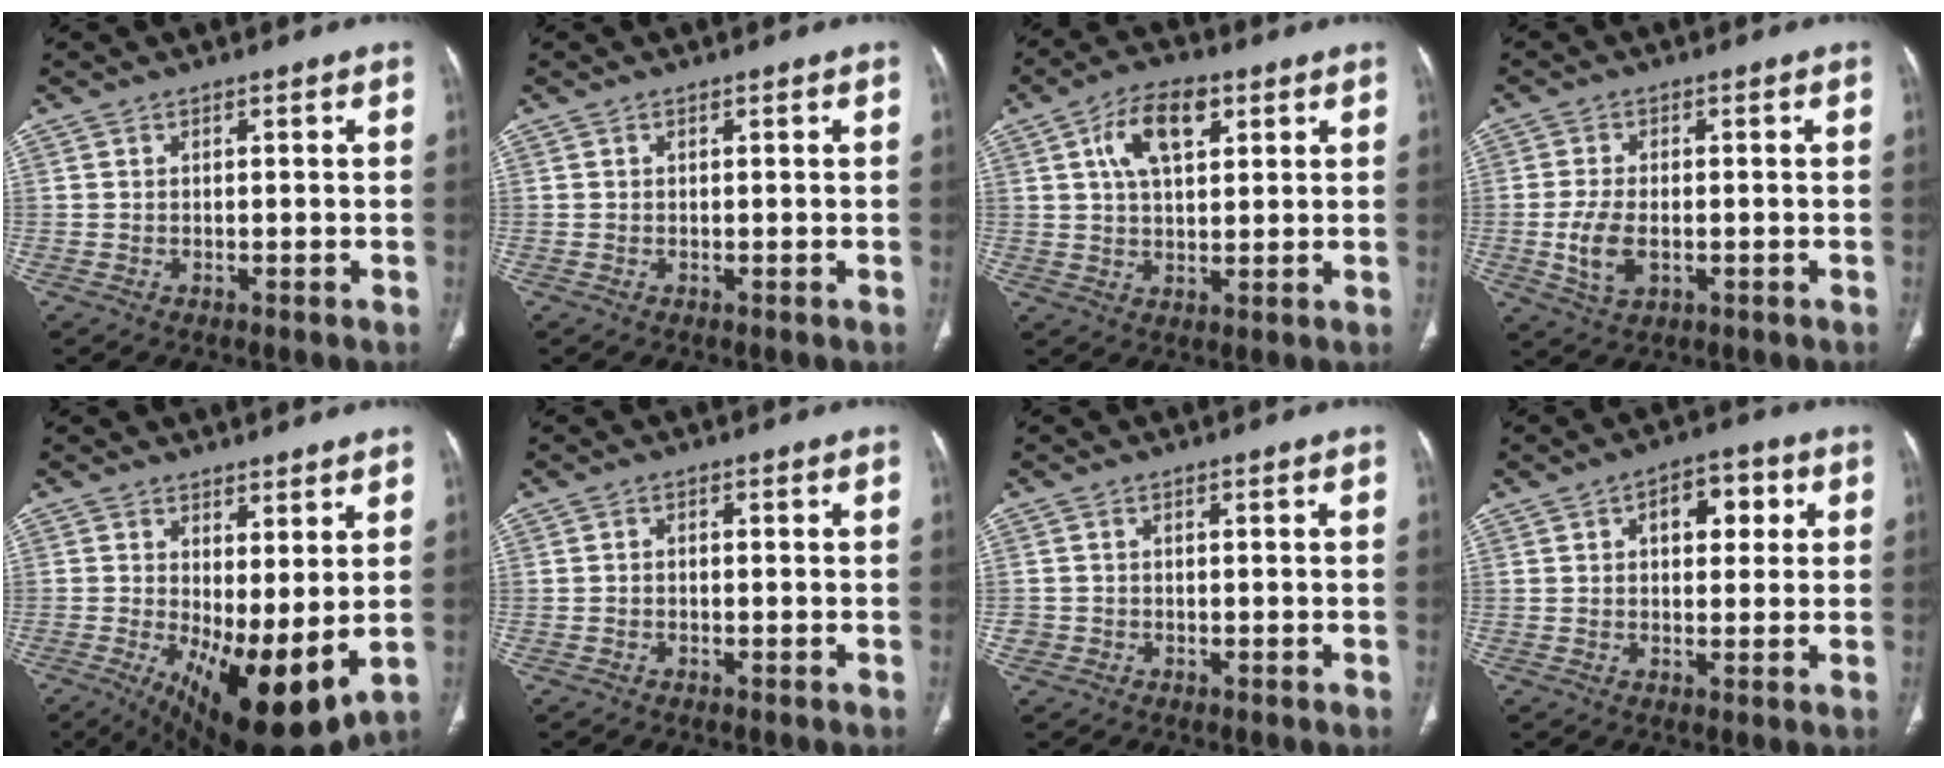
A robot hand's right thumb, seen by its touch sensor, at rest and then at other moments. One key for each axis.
{"total": 0.0}
{"total": 10.0, "fx": 3.9, "fy": 5.3, "fz": 7.6, "tx": -0.121, "ty": 0.000, "tz": 0.065}
{"total": 6.5, "fx": -1.2, "fy": 3.7, "fz": 5.2, "tx": -0.107, "ty": -0.003, "tz": -0.017}
{"total": 13.8, "fx": -0.5, "fy": 5.1, "fz": 12.8, "tx": -0.209, "ty": -0.029, "tz": 0.012}
{"total": 0.7, "fx": -0.3, "fy": 0.5, "fz": 0.4, "tx": -0.003, "ty": 0.002, "tz": -0.008}
{"total": 1.3, "fx": -0.3, "fy": 1.2, "fz": 0.1, "tx": 0.003, "ty": 0.005, "tz": -0.006}
{"total": 7.9, "fx": 2.4, "fy": 4.6, "fz": 5.9, "tx": -0.051, "ty": 0.008, "tz": 0.030}